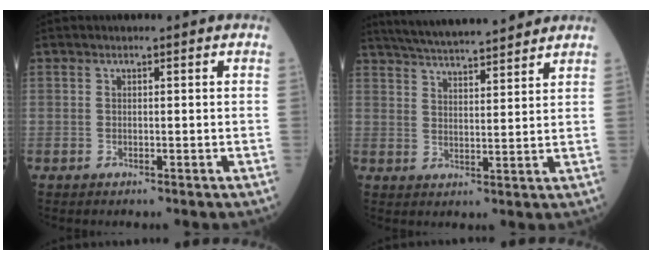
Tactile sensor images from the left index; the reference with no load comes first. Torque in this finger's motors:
{"motor_torque": [0.26, -0.87, 0.24, 0.06]}